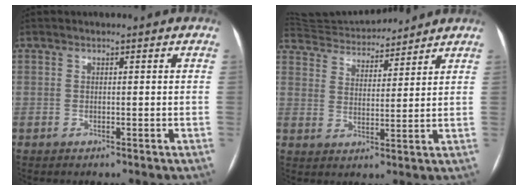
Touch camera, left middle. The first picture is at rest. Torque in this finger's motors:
{"motor_torque": [-0.07, -0.33, -0.10, -0.03]}